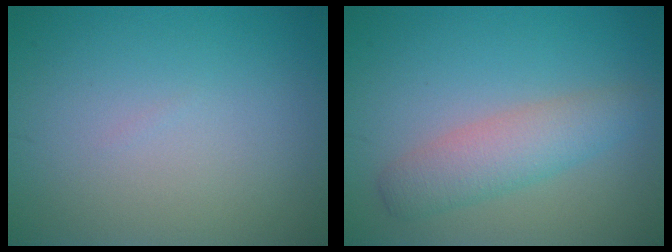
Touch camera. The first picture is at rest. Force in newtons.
{"total": 3.7, "press": 3.7, "slide": 0.1}